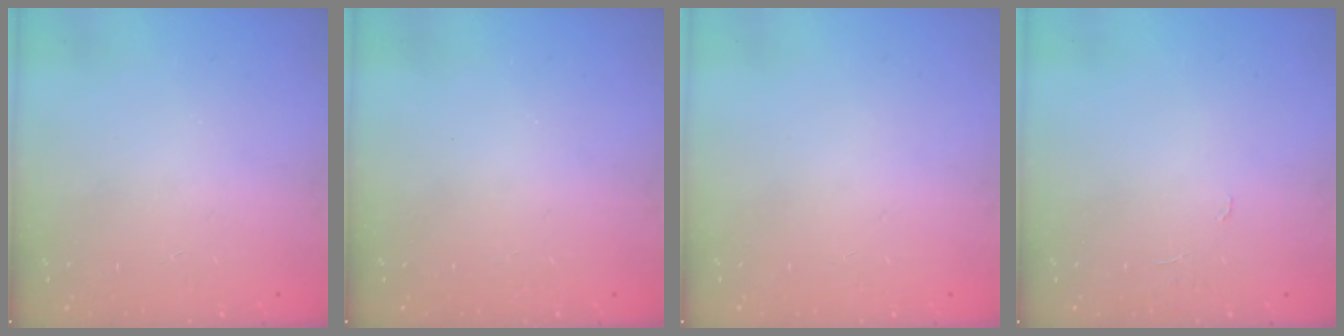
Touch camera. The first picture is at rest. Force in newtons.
{"total": 0.0}
{"total": 0.0}
{"total": 3.7, "press": 3.6, "slide": 0.3}